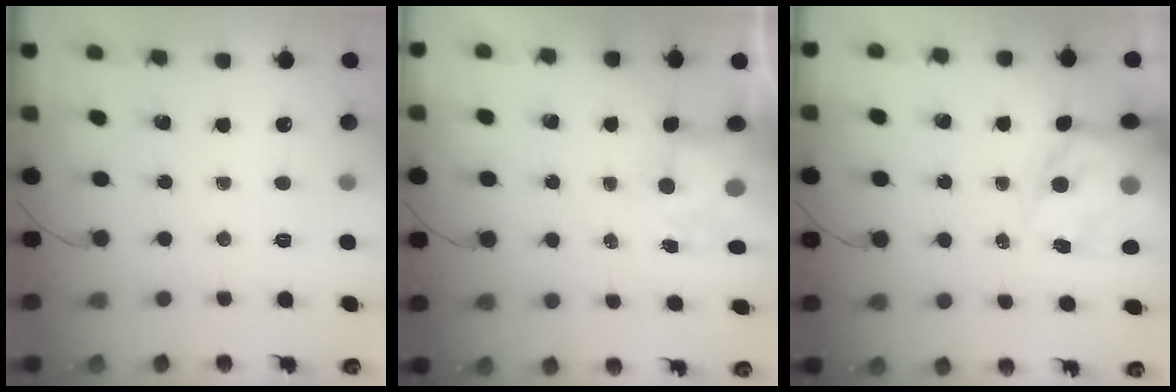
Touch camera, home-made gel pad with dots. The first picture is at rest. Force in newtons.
{"total": 6.7, "press": 6.6, "slide": 1.2}
{"total": 16.0, "press": 15.4, "slide": 4.1}